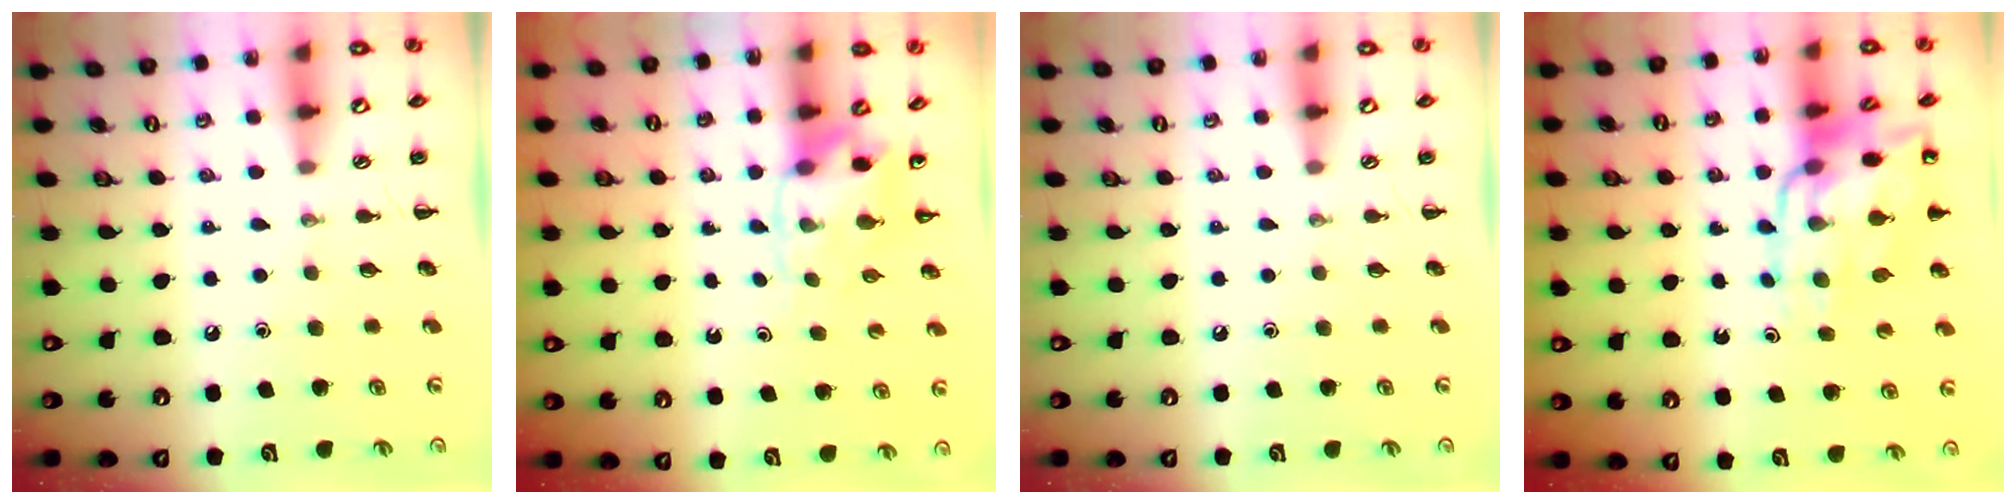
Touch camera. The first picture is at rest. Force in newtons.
{"total": 5.1, "press": 5.0, "slide": 0.9}
{"total": 0.0}
{"total": 14.5, "press": 14.1, "slide": 3.2}